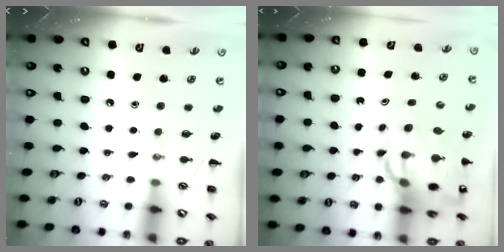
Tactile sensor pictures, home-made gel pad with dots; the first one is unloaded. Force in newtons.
{"total": 14.2, "press": 13.6, "slide": 3.8}